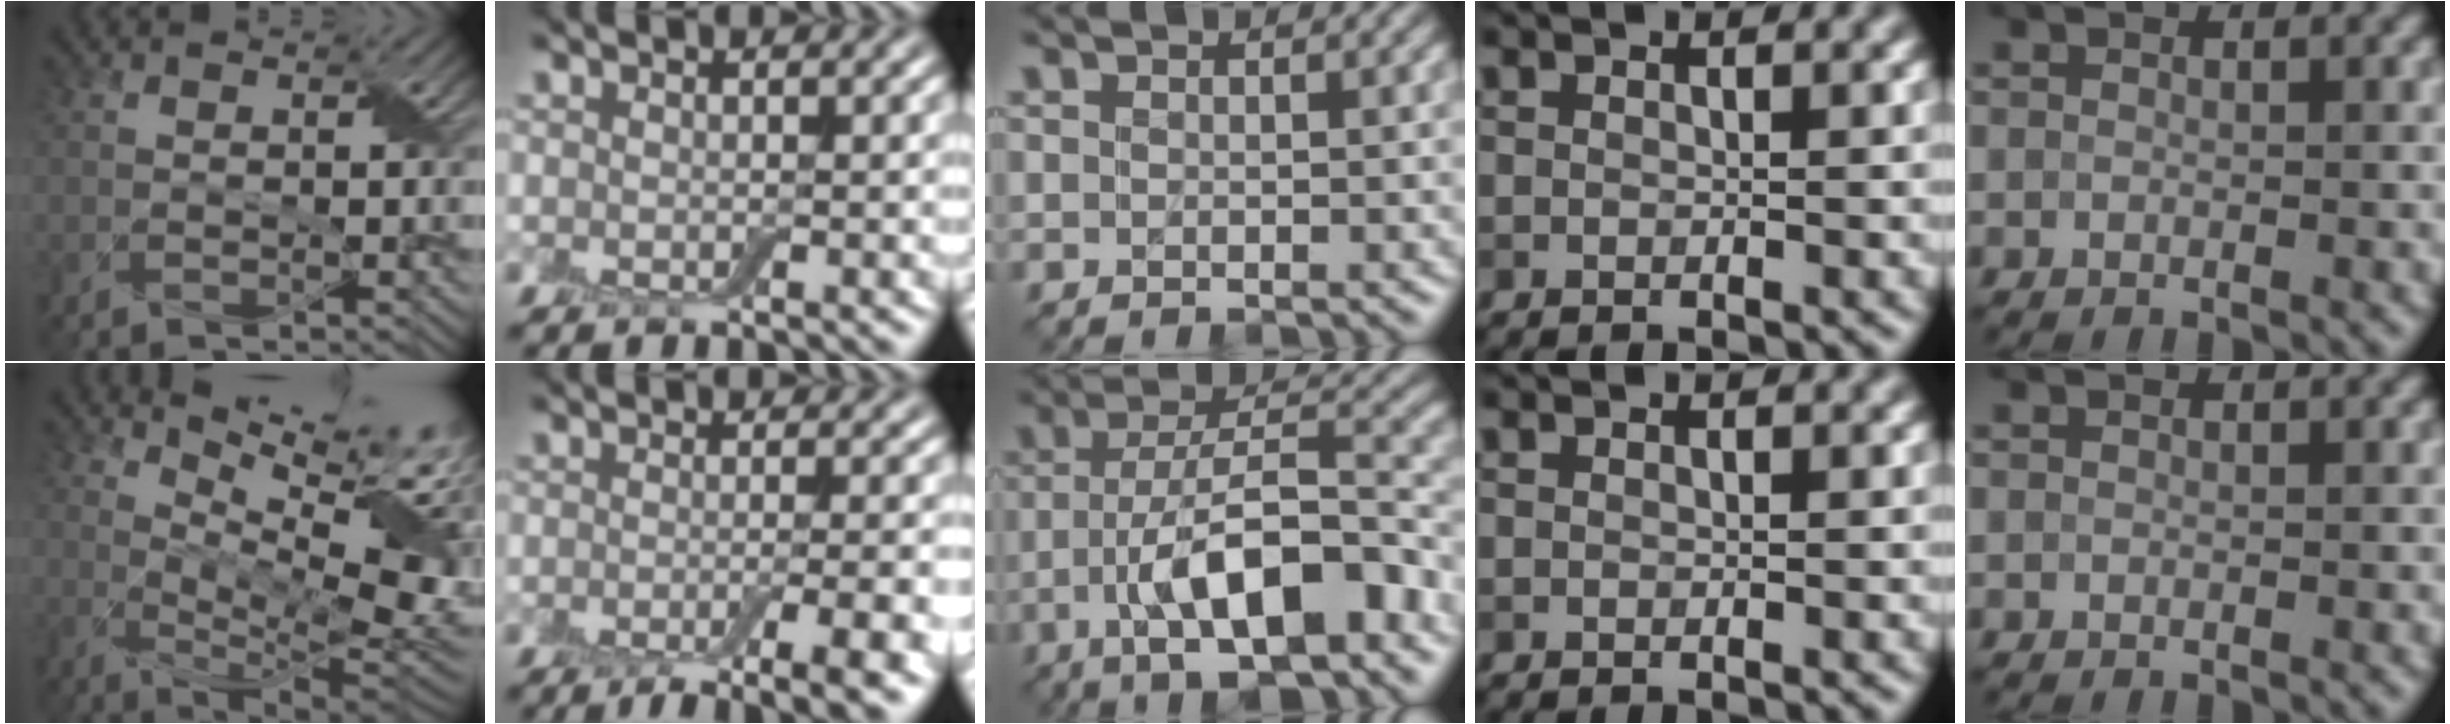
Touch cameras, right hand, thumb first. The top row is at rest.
{"thumb": {"total": 13.8, "force": [6.4, 3.6, 11.7], "torque": [-0.205, 0.005, 0.104]}, "index": {"total": 8.0, "force": [-4.2, 2.3, 6.4], "torque": [-0.070, -0.013, -0.056]}, "middle": {"total": 10.4, "force": [-4.2, 3.6, 8.8], "torque": [-0.139, 0.013, -0.070]}}